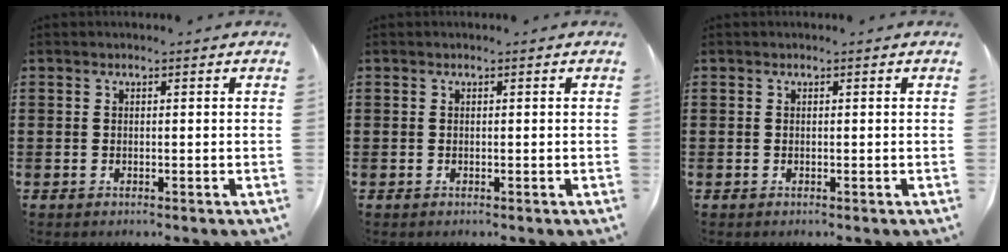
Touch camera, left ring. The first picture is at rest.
{"total": 0.0}
{"total": 0.0}